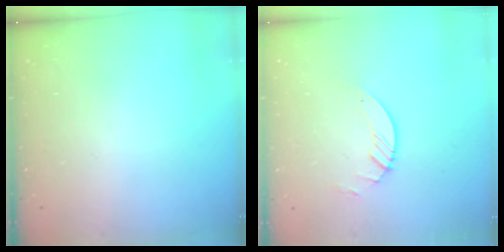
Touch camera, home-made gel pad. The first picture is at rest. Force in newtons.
{"total": 3.9, "press": 3.9, "slide": 0.4}